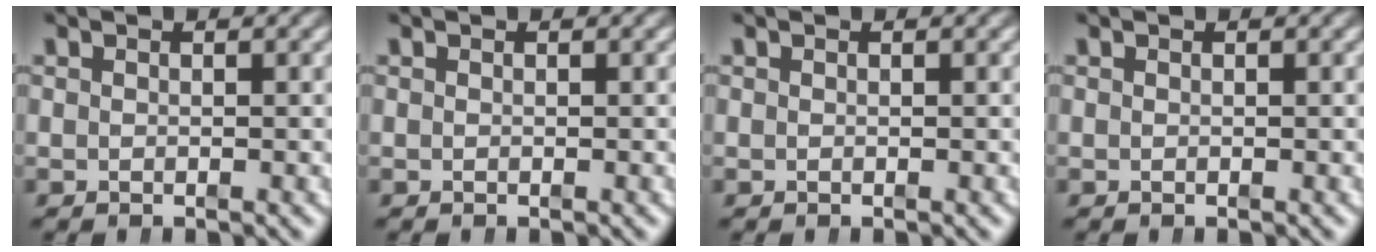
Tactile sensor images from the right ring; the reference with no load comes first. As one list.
[{"total": 0.0}, {"total": 0.0}, {"total": 0.0}]